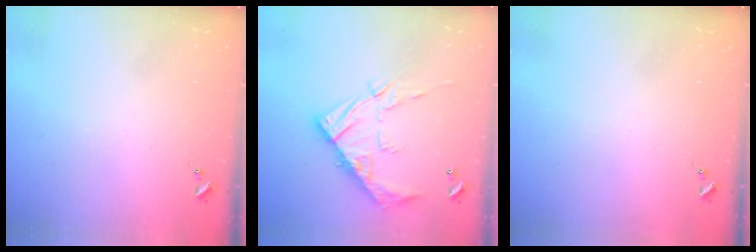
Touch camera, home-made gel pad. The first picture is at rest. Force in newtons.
{"total": 15.0, "press": 15.0, "slide": 1.0}
{"total": 0.0}